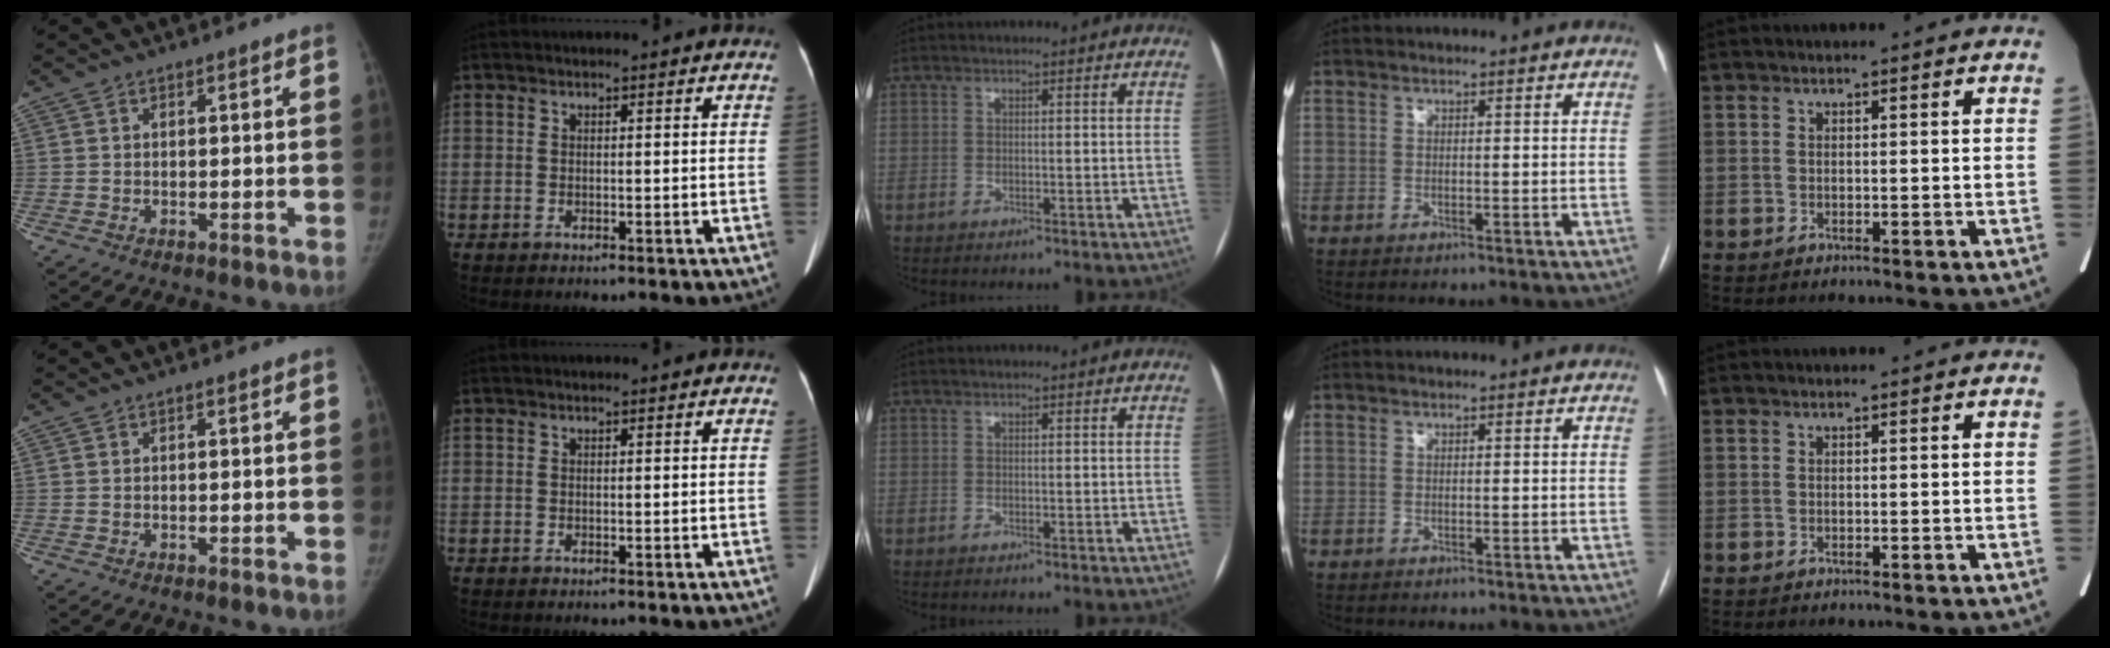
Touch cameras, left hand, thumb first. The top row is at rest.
{}